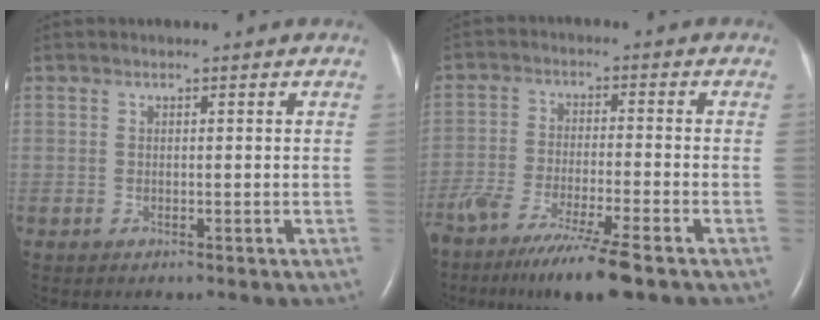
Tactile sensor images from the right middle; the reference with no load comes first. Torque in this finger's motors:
{"motor_torque": [1.10, -1.04, 0.22, 0.10]}